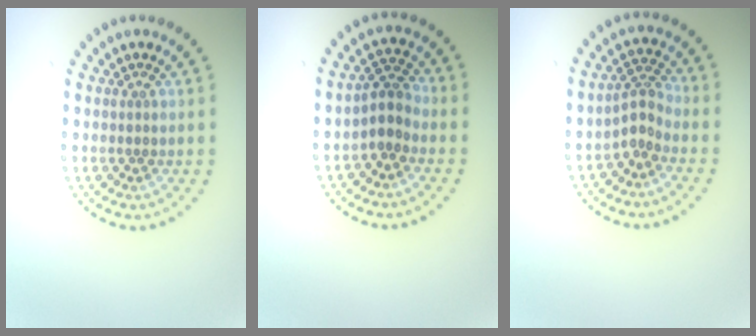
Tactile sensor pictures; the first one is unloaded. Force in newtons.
{"total": 2.3, "press": 1.9, "slide": 1.3}
{"total": 2.3, "press": 1.5, "slide": 1.8}